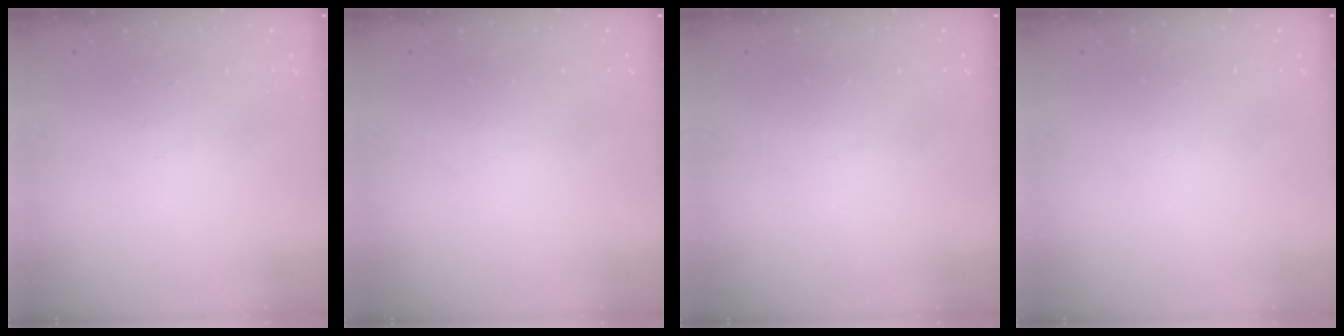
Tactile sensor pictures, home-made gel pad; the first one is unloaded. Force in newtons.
{"total": 0.0}
{"total": 0.0}
{"total": 0.0}